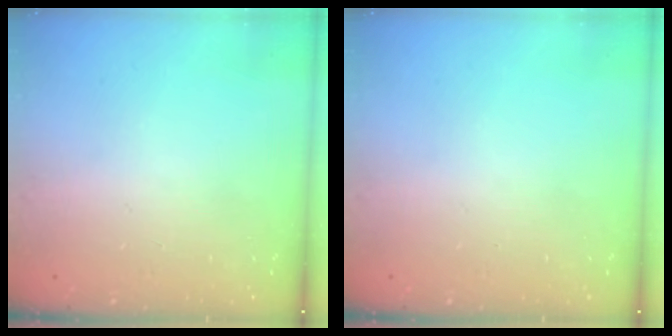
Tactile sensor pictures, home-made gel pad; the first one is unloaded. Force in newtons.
{"total": 0.0}